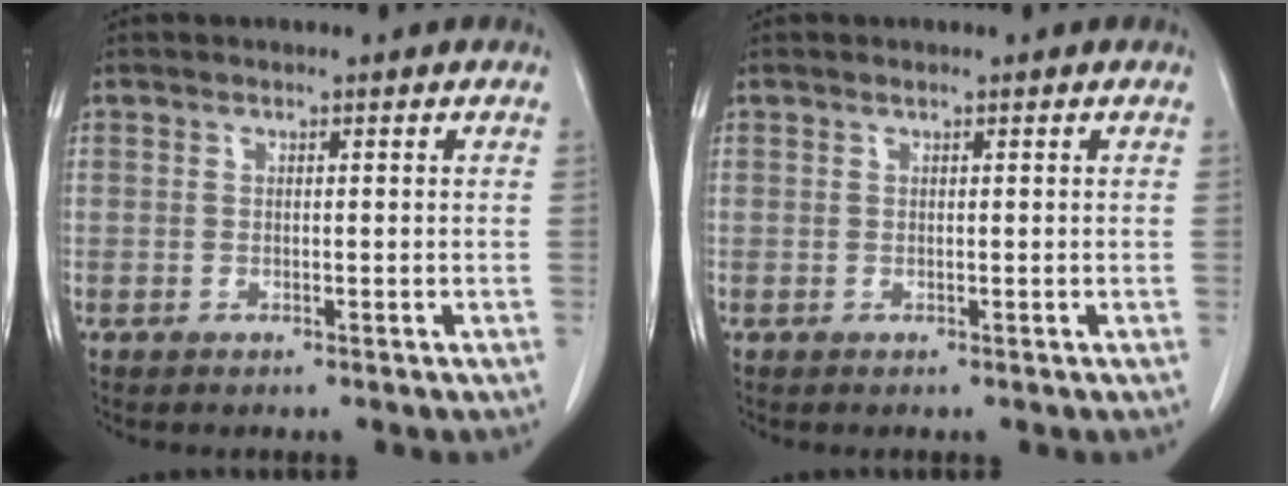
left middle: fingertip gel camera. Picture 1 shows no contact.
{"total": 0.0}